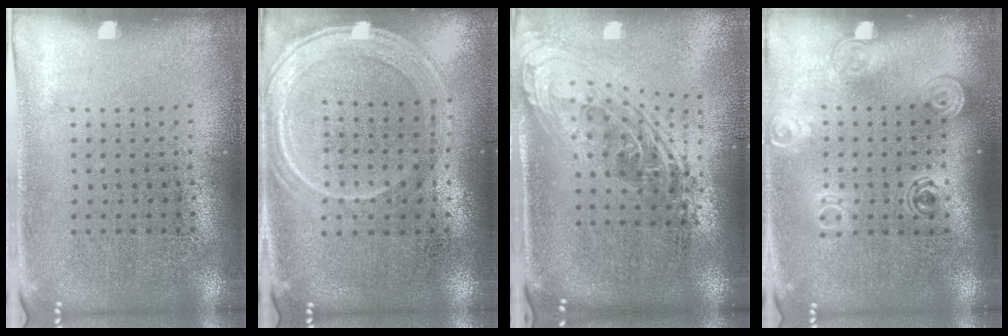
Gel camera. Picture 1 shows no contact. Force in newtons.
{"total": 1.2, "press": 1.1, "slide": 0.3}
{"total": 2.2, "press": 1.6, "slide": 1.4}
{"total": 1.6, "press": 1.2, "slide": 1.0}